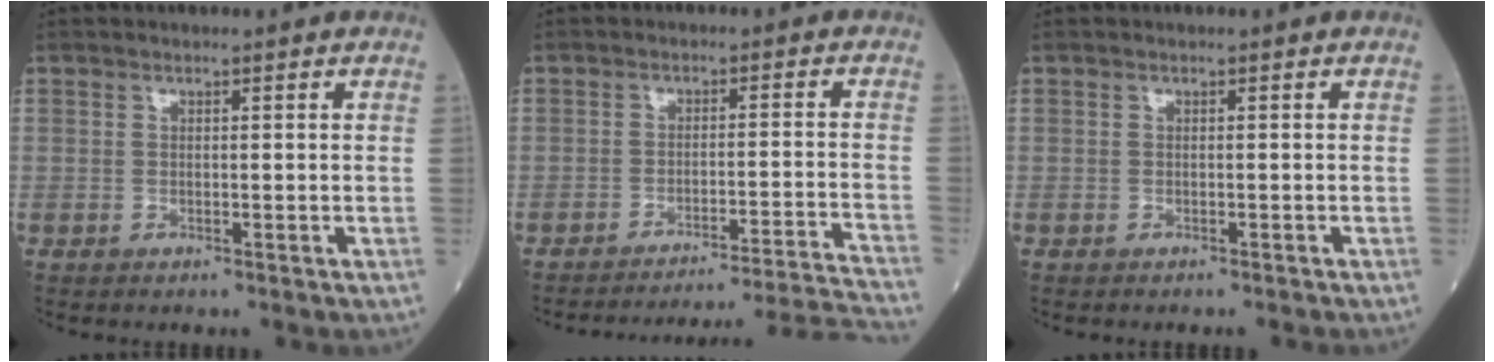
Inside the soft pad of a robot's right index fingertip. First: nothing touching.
{"total": 19.8, "force": [-19.0, -4.3, 3.9], "torque": [-0.013, -0.032, -0.246]}
{"total": 1.4, "force": [-1.3, -0.2, 0.5], "torque": [-0.005, 0.002, -0.017]}